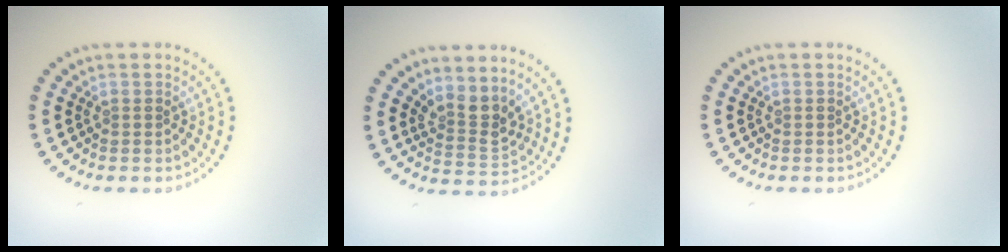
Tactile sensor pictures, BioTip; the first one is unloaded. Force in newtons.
{"total": 2.8, "press": 1.9, "slide": 2.0}
{"total": 0.0}